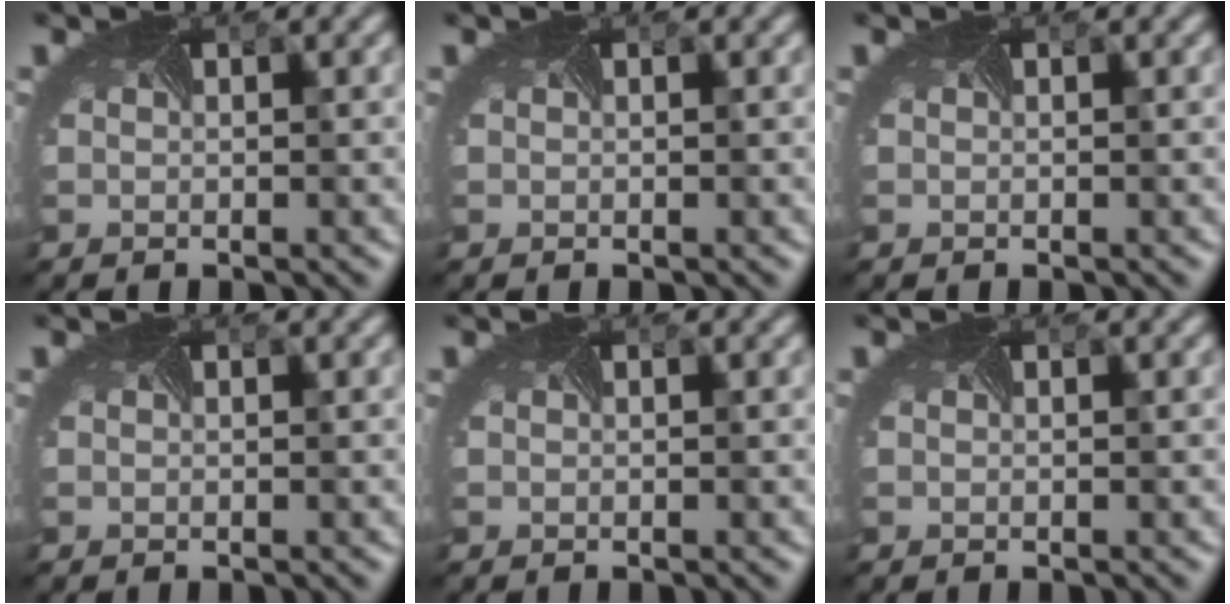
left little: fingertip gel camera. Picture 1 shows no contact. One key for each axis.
{"total": 0.0}
{"total": 0.0}
{"total": 0.0}
{"total": 0.0}
{"total": 0.0}